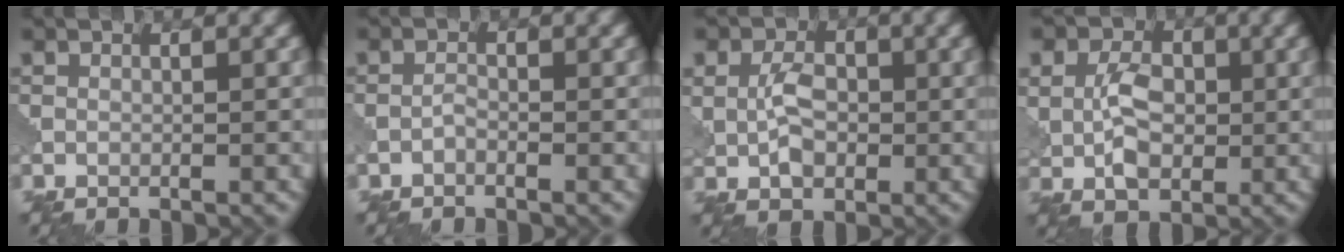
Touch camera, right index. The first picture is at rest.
{"total": 0.8, "force": [-0.5, 0.3, 0.5], "torque": [-0.011, 0.003, -0.013]}
{"total": 4.0, "force": [0.0, 3.0, 2.7], "torque": [-0.050, 0.003, -0.007]}
{"total": 5.3, "force": [0.3, 3.9, 3.5], "torque": [-0.066, 0.002, -0.001]}